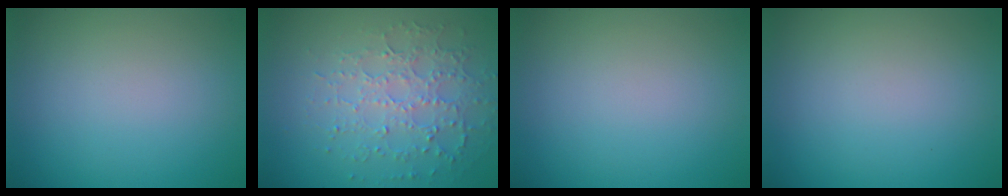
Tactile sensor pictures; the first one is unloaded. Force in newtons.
{"total": 4.5, "press": 3.5, "slide": 2.9}
{"total": 0.0}
{"total": 0.0}